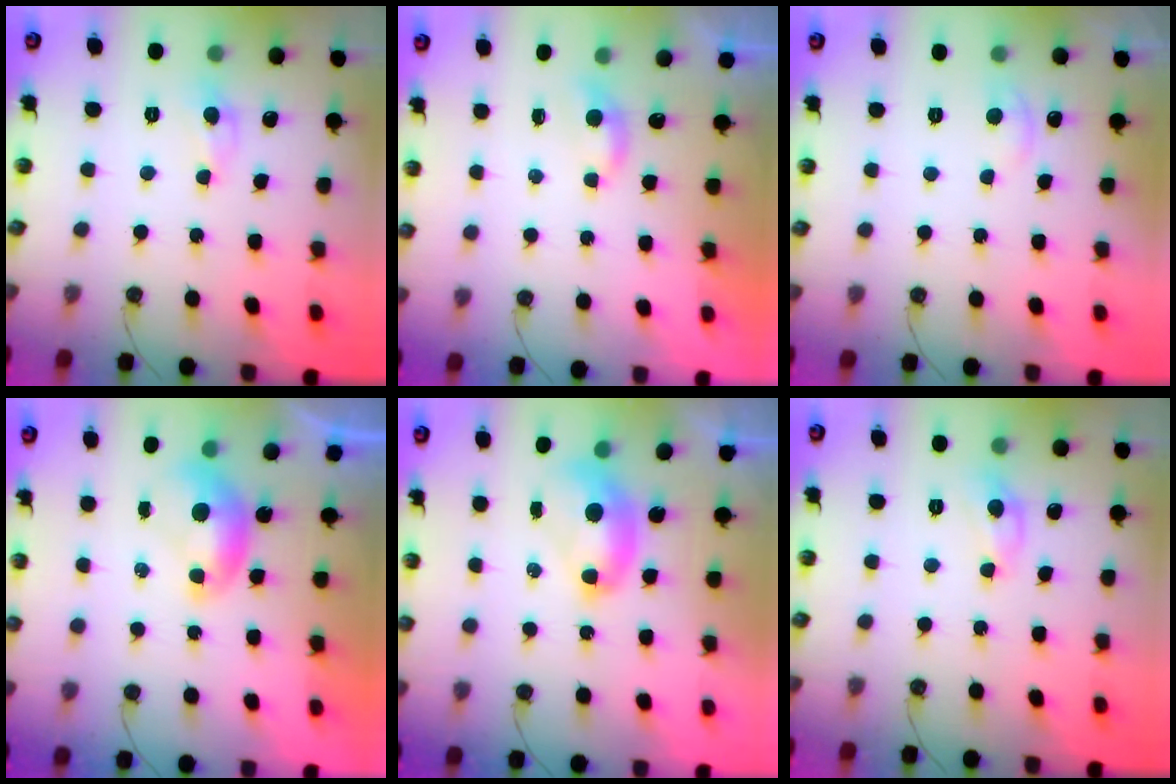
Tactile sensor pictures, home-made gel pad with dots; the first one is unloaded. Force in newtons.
{"total": 1.7, "press": 1.6, "slide": 0.4}
{"total": 0.8, "press": 0.3, "slide": 0.8}
{"total": 0.0}
{"total": 2.6, "press": 2.6, "slide": 0.1}
{"total": 4.2, "press": 4.2, "slide": 0.3}